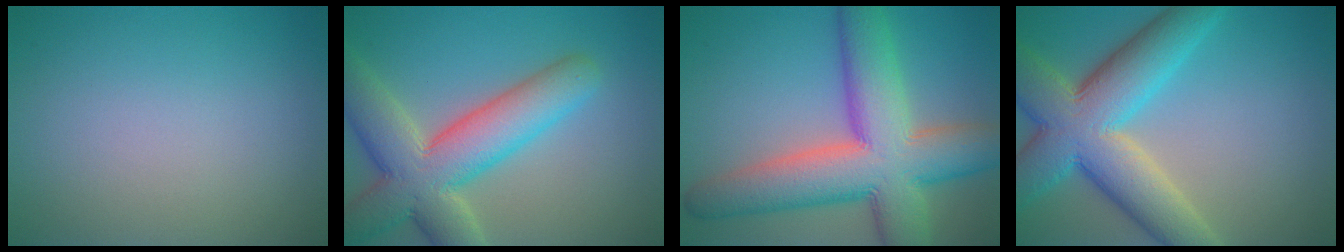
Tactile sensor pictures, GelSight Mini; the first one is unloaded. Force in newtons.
{"total": 9.6, "press": 9.5, "slide": 0.8}
{"total": 12.2, "press": 12.2, "slide": 0.6}
{"total": 11.5, "press": 11.5, "slide": 0.8}